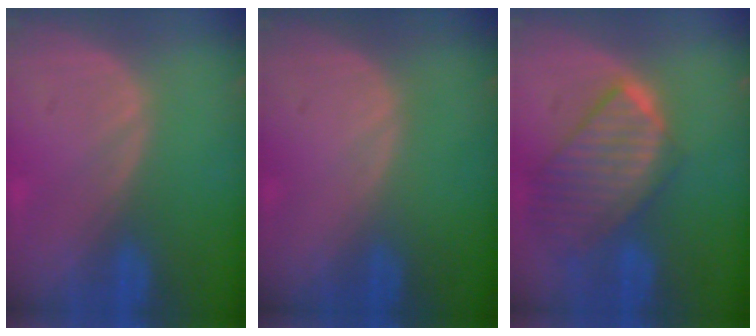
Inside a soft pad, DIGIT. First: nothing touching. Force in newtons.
{"total": 0.0}
{"total": 9.8, "press": 8.6, "slide": 4.7}